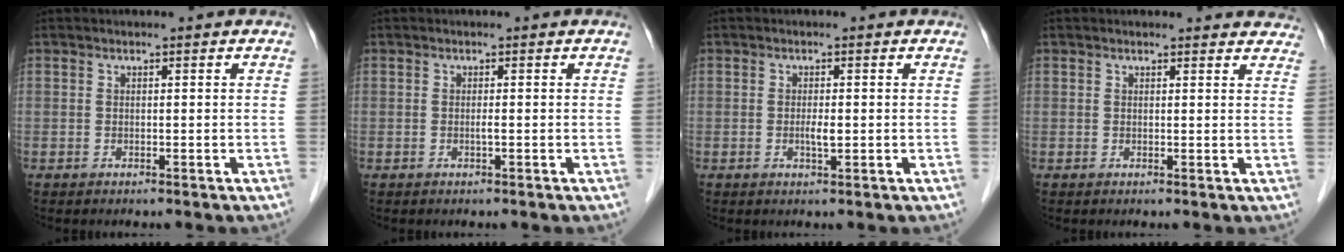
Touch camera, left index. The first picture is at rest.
{"total": 0.5, "force": [-0.1, -0.1, 0.5], "torque": [-0.009, 0.000, -0.003]}
{"total": 1.6, "force": [-0.2, 0.4, 1.6], "torque": [-0.031, -0.001, -0.002]}
{"total": 8.2, "force": [7.9, 1.9, 1.4], "torque": [0.012, -0.001, 0.059]}